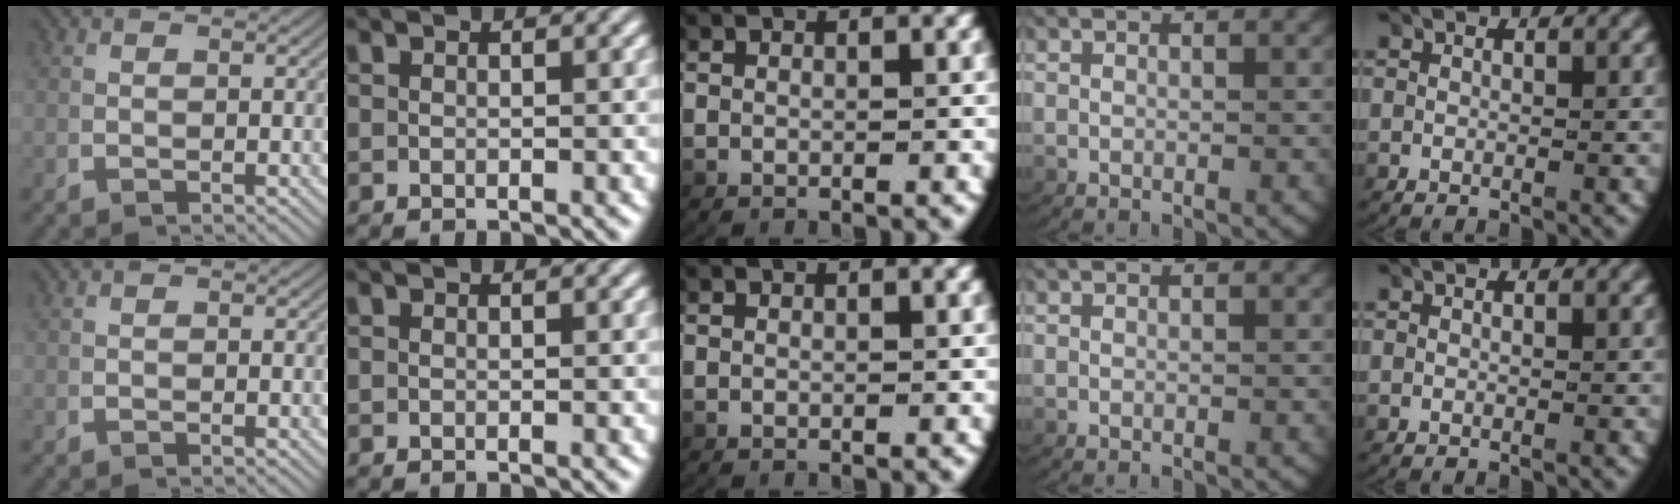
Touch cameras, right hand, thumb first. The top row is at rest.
{}